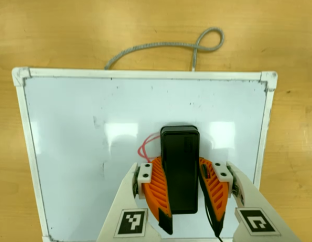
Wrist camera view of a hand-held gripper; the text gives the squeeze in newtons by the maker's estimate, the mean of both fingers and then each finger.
{"total": 16.2, "left": 15.6, "right": 16.8}